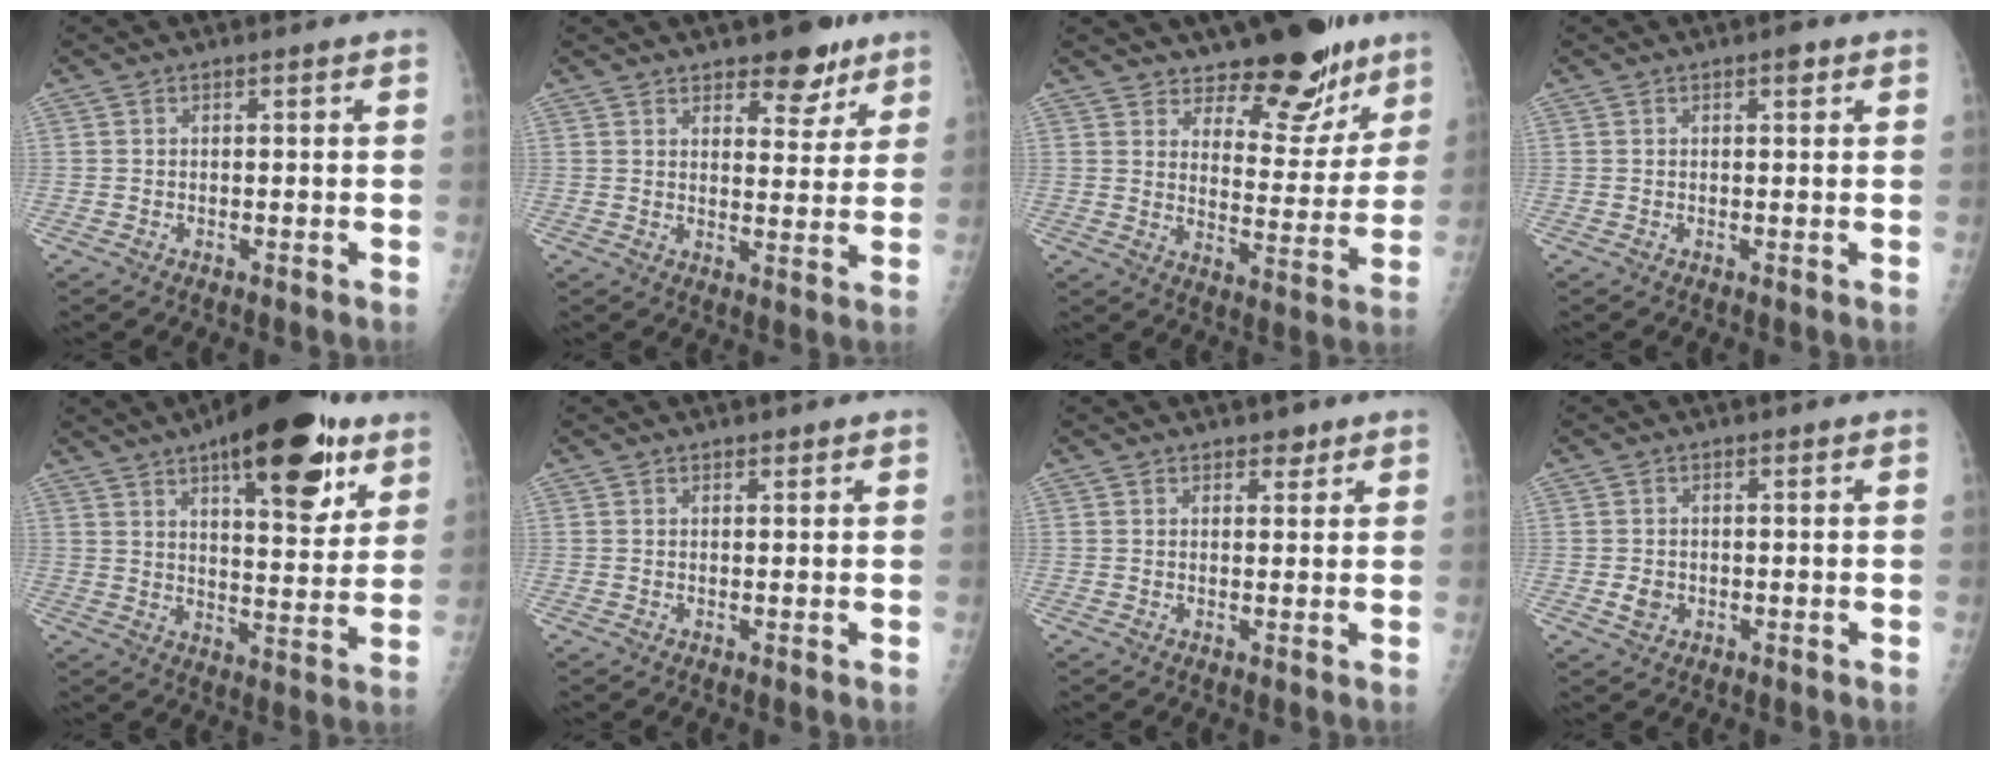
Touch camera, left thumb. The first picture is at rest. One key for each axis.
{"total": 8.0, "fx": 5.6, "fy": 3.8, "fz": 4.3, "tx": -0.022, "ty": -0.031, "tz": 0.079}
{"total": 14.1, "fx": 10.5, "fy": 6.2, "fz": 7.1, "tx": -0.041, "ty": -0.077, "tz": 0.157}
{"total": 1.3, "fx": 0.7, "fy": 0.5, "fz": 1.0, "tx": -0.008, "ty": 0.000, "tz": 0.008}
{"total": 21.6, "fx": 12.1, "fy": 7.9, "fz": 16.0, "tx": -0.196, "ty": -0.043, "tz": 0.177}
{"total": 0.8, "fx": 0.7, "fy": 0.3, "fz": 0.2, "tx": 0.000, "ty": -0.004, "tz": 0.009}
{"total": 2.2, "fx": 1.6, "fy": 1.2, "fz": 0.8, "tx": 0.005, "ty": -0.009, "tz": 0.019}
{"total": 2.2, "fx": -0.3, "fy": 1.9, "fz": 1.1, "tx": -0.011, "ty": 0.001, "tz": -0.001}